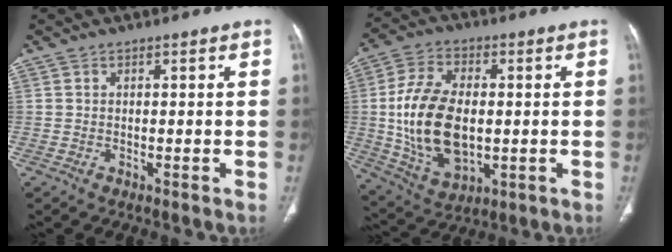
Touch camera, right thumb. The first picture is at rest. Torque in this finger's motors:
{"motor_torque": [-0.68, 1.14, 0.96, 1.02, 0.47]}